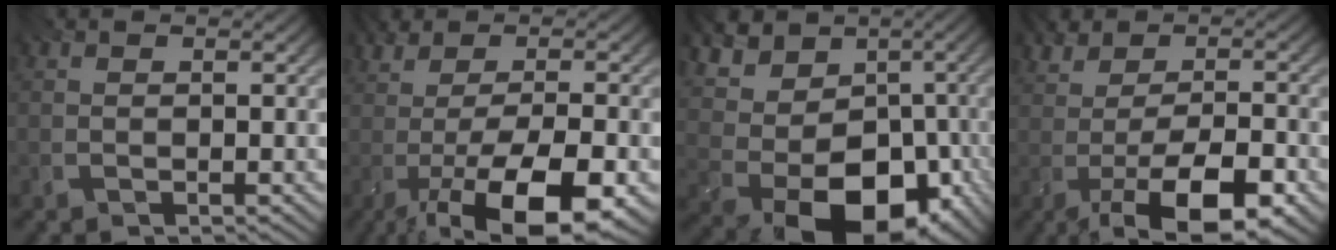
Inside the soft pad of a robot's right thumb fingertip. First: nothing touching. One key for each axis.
{"total": 12.4, "fx": -4.6, "fy": 4.2, "fz": 10.7, "tx": -0.163, "ty": 0.003, "tz": -0.069}
{"total": 15.8, "fx": -1.2, "fy": 12.0, "fz": 10.2, "tx": -0.192, "ty": -0.019, "tz": 0.003}
{"total": 10.0, "fx": -3.9, "fy": 4.3, "fz": 8.1, "tx": -0.121, "ty": 0.006, "tz": -0.075}